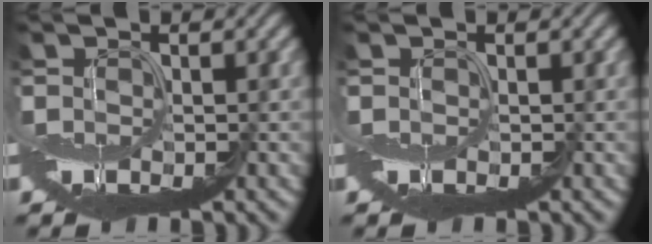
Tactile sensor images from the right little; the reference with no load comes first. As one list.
[{"total": 0.0}]